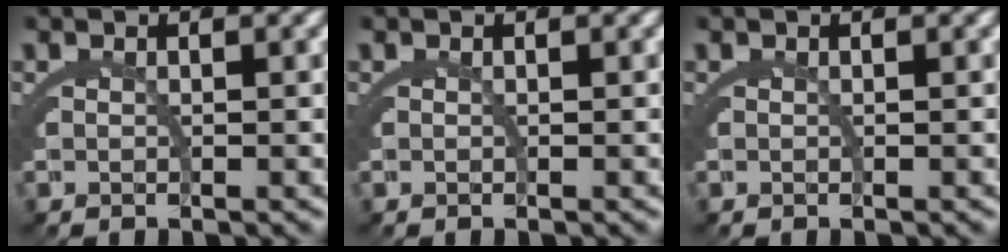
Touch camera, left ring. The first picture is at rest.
{"total": 0.0}
{"total": 0.0}